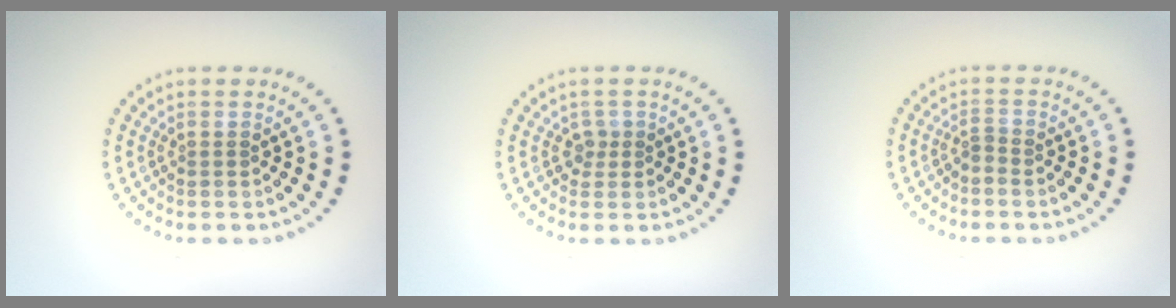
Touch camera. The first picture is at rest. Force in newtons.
{"total": 1.2, "press": 0.9, "slide": 0.8}
{"total": 0.8, "press": 0.4, "slide": 0.7}